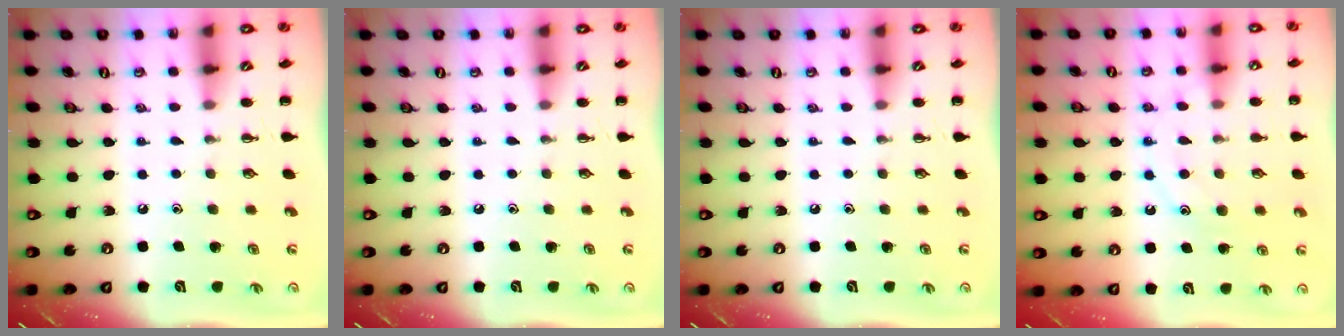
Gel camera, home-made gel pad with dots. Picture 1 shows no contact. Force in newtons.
{"total": 0.0}
{"total": 0.0}
{"total": 11.5, "press": 11.5, "slide": 0.7}